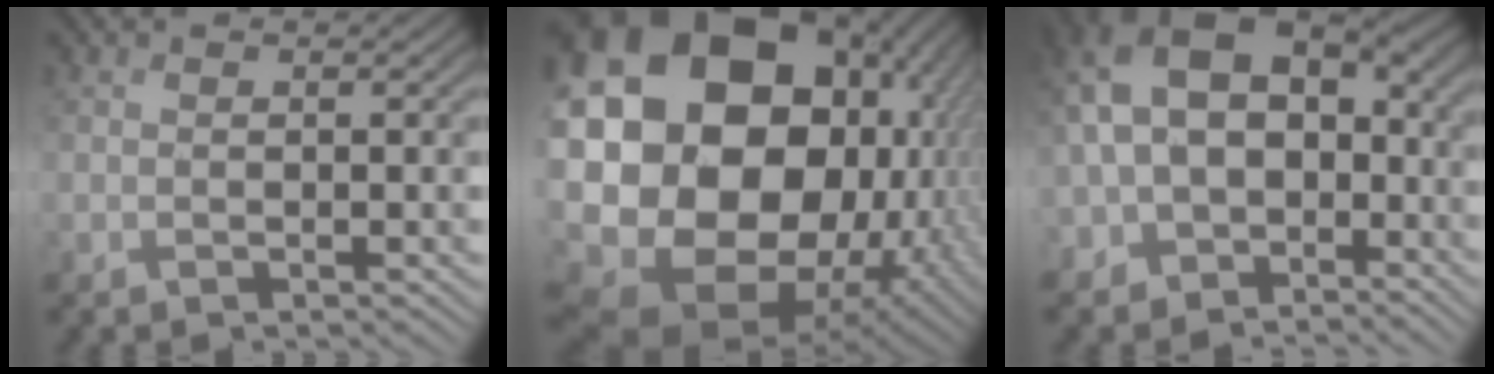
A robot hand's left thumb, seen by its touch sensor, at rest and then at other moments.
{"total": 25.1, "force": [0.5, 20.5, 14.5], "torque": [-0.331, -0.032, -0.004]}
{"total": 14.6, "force": [-1.8, 10.4, 10.0], "torque": [-0.213, -0.028, -0.016]}